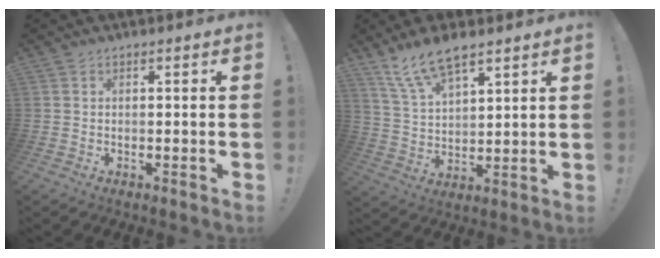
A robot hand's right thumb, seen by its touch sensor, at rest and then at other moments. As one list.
[{"total": 11.6, "force": [8.7, 4.2, 6.5], "torque": [-0.120, -0.043, 0.161]}]